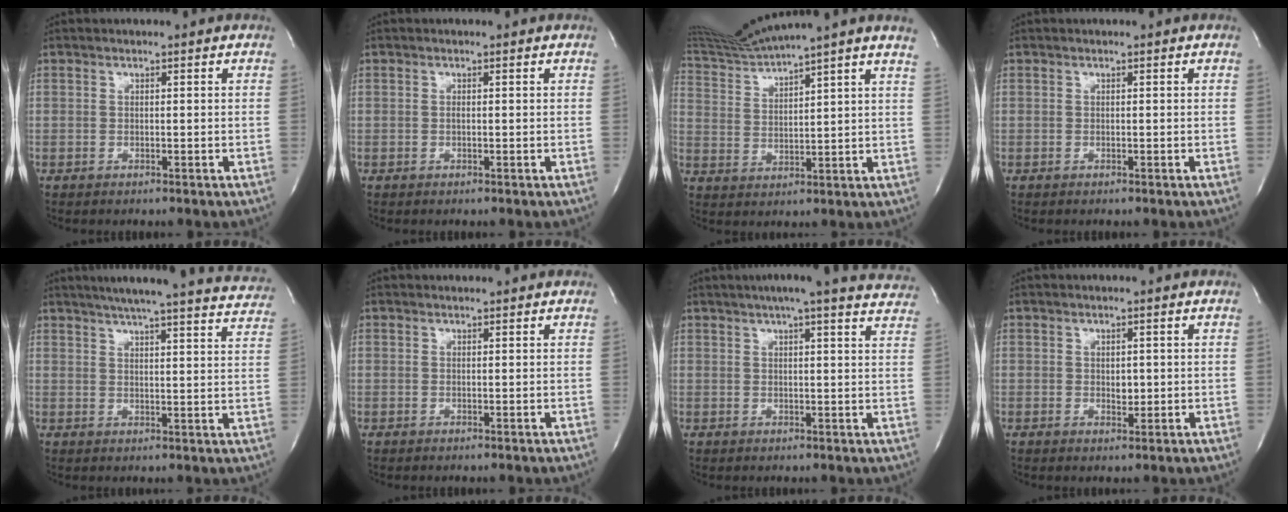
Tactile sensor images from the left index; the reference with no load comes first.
{"total": 0.0}
{"total": 12.3, "force": [11.1, -3.1, 4.1], "torque": [-0.080, -0.031, 0.177]}
{"total": 0.0}
{"total": 25.1, "force": [22.7, 1.9, 10.4], "torque": [-0.156, -0.046, 0.264]}
{"total": 1.1, "force": [1.1, 0.2, 0.0], "torque": [-0.012, 0.001, 0.013]}
{"total": 19.0, "force": [17.0, 1.4, 8.4], "torque": [-0.118, -0.011, 0.191]}
{"total": 1.4, "force": [0.1, 0.9, 1.1], "torque": [-0.015, -0.008, 0.003]}